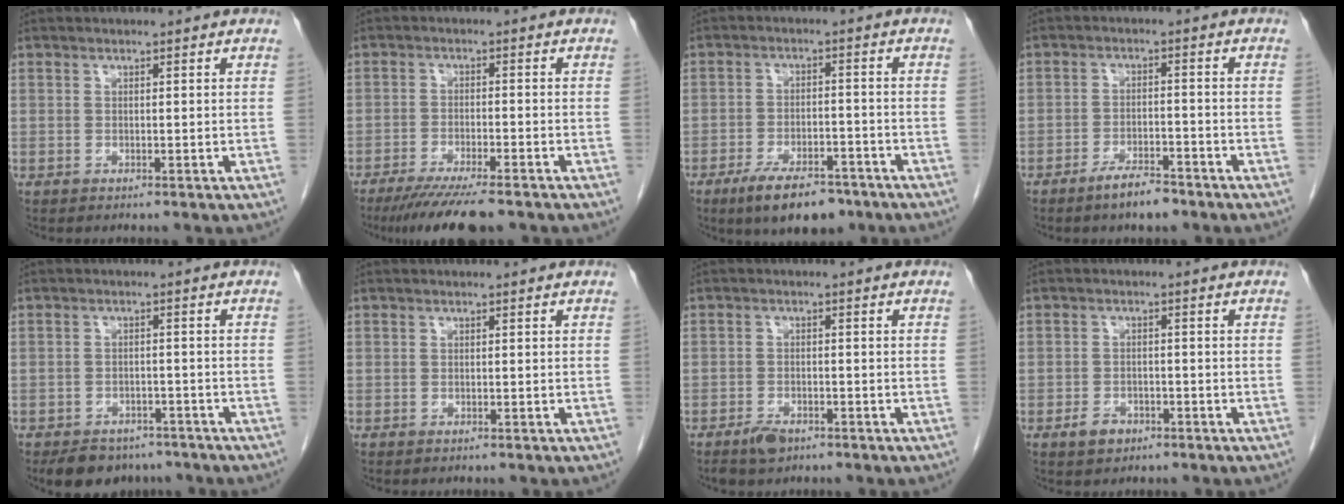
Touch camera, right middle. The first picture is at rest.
{"total": 9.4, "force": [-7.5, 0.8, 5.6], "torque": [-0.086, -0.022, -0.118]}
{"total": 9.2, "force": [-6.6, 3.3, 5.5], "torque": [-0.092, -0.007, -0.105]}
{"total": 4.7, "force": [-3.7, 1.1, 2.7], "torque": [-0.054, -0.002, -0.064]}
{"total": 7.2, "force": [-5.9, 3.8, 1.8], "torque": [-0.020, 0.001, -0.082]}
{"total": 0.0}
{"total": 3.2, "force": [-2.3, 1.6, 1.6], "torque": [-0.033, -0.001, -0.034]}
{"total": 2.9, "force": [-1.8, 1.9, 1.3], "torque": [-0.026, 0.002, -0.023]}